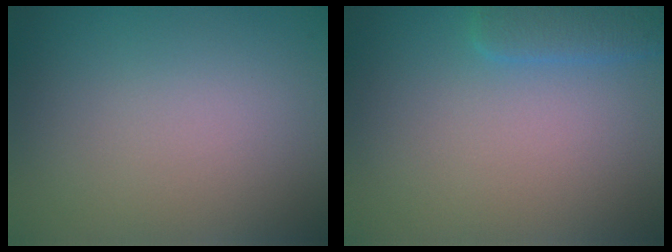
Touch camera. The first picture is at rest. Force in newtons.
{"total": 2.5, "press": 2.5, "slide": 0.3}